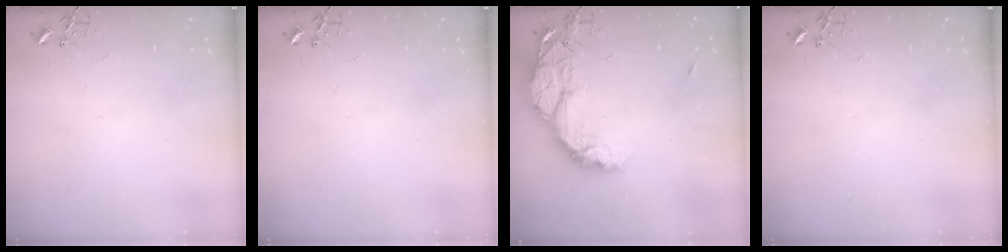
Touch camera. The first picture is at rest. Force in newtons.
{"total": 0.0}
{"total": 15.3, "press": 15.2, "slide": 1.3}
{"total": 0.0}